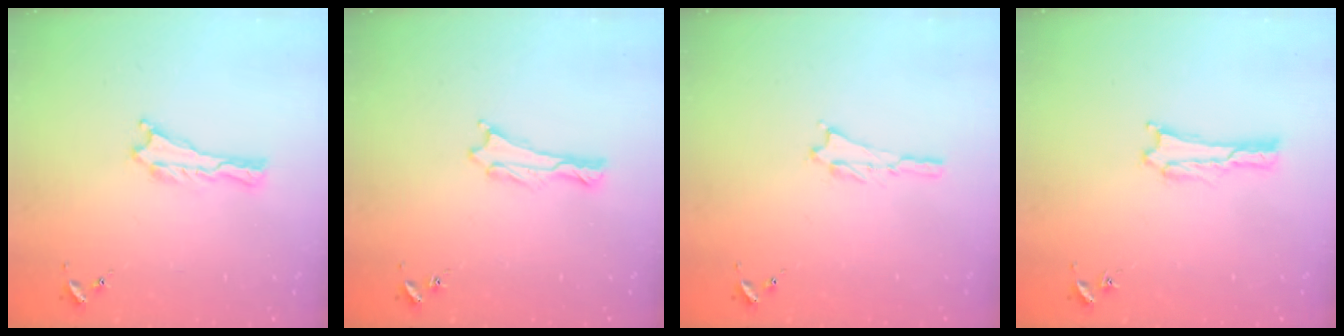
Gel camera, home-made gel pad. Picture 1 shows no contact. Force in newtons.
{"total": 0.0}
{"total": 0.8, "press": 0.8, "slide": 0.2}
{"total": 1.7, "press": 1.7, "slide": 0.1}